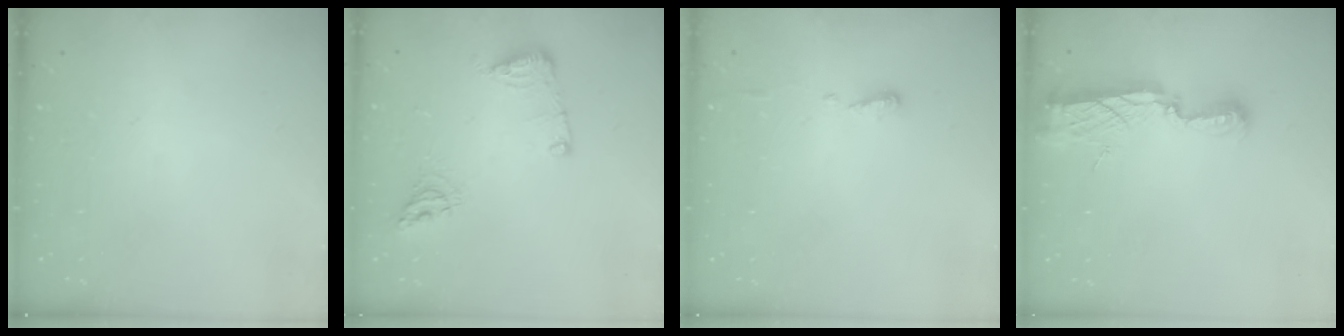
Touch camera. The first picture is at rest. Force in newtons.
{"total": 10.2, "press": 10.1, "slide": 1.2}
{"total": 4.9, "press": 4.9, "slide": 0.6}
{"total": 9.0, "press": 8.9, "slide": 0.8}